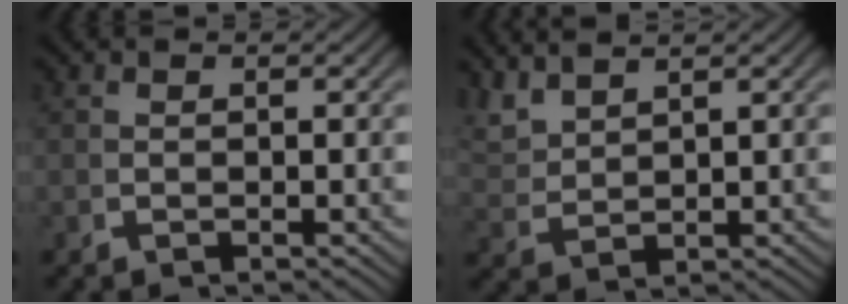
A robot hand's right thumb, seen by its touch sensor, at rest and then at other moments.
{"total": 3.2, "force": [2.7, 1.0, 1.4], "torque": [-0.035, 0.003, 0.065]}